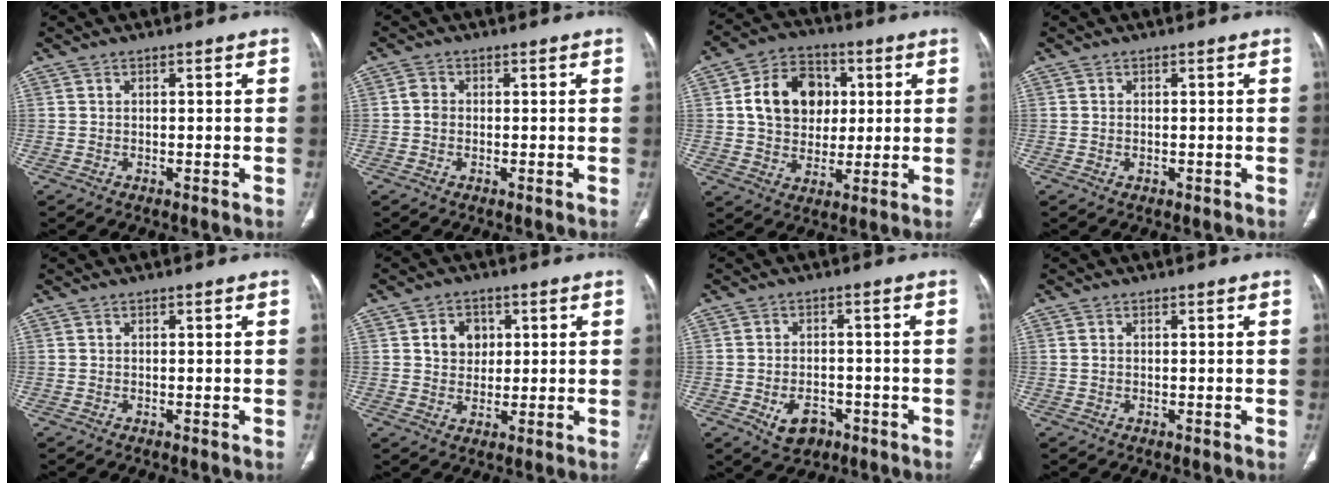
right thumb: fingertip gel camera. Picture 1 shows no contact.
{"total": 1.8, "force": [-0.2, 1.5, 1.0], "torque": [-0.014, 0.004, -0.007]}
{"total": 14.0, "force": [2.6, 11.0, 8.2], "torque": [-0.104, 0.007, 0.042]}
{"total": 0.7, "force": [-0.2, 0.5, 0.5], "torque": [-0.012, 0.002, 0.001]}
{"total": 0.0}
{"total": 5.6, "force": [1.5, 4.6, 2.7], "torque": [-0.016, -0.004, 0.024]}
{"total": 6.1, "force": [-2.8, 4.2, 3.4], "torque": [-0.044, 0.018, -0.035]}
{"total": 0.7, "force": [0.1, 0.4, 0.5], "torque": [-0.016, 0.004, 0.006]}